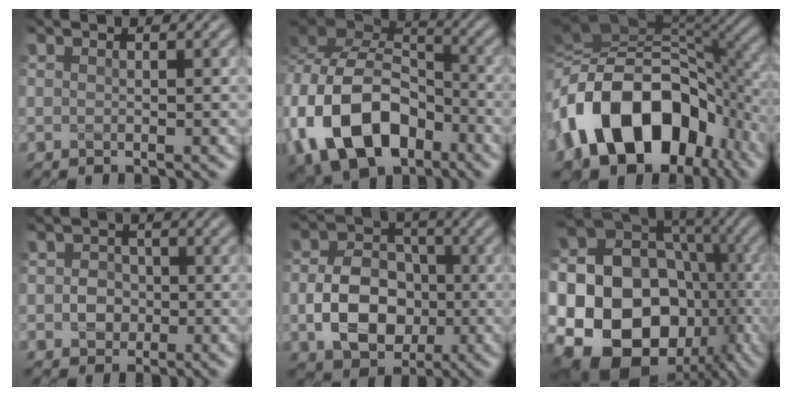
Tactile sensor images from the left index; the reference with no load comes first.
{"total": 12.6, "force": [-4.7, 8.1, 8.3], "torque": [-0.185, -0.008, -0.091]}
{"total": 14.8, "force": [-4.4, 9.6, 10.4], "torque": [-0.170, 0.006, -0.082]}
{"total": 2.4, "force": [-0.2, 2.1, 1.0], "torque": [0.007, -0.001, -0.012]}
{"total": 7.0, "force": [-1.4, 5.2, 4.5], "torque": [-0.081, -0.001, -0.023]}
{"total": 22.5, "force": [-4.9, 18.7, 11.4], "torque": [-0.206, -0.019, -0.103]}